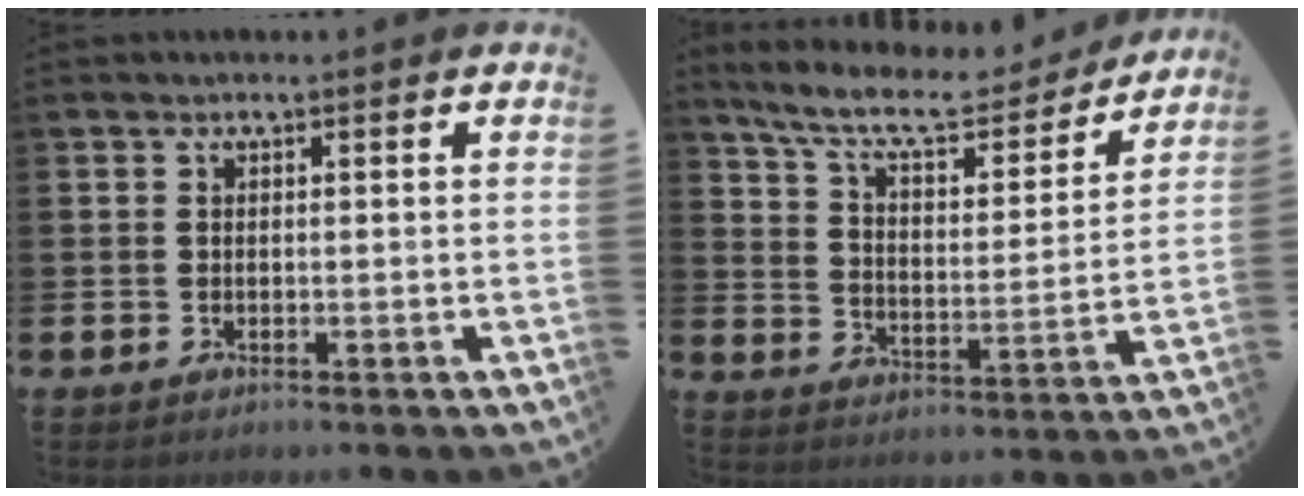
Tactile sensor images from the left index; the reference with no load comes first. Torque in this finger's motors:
{"motor_torque": [0.20, -0.20, 0.06, 0.06]}